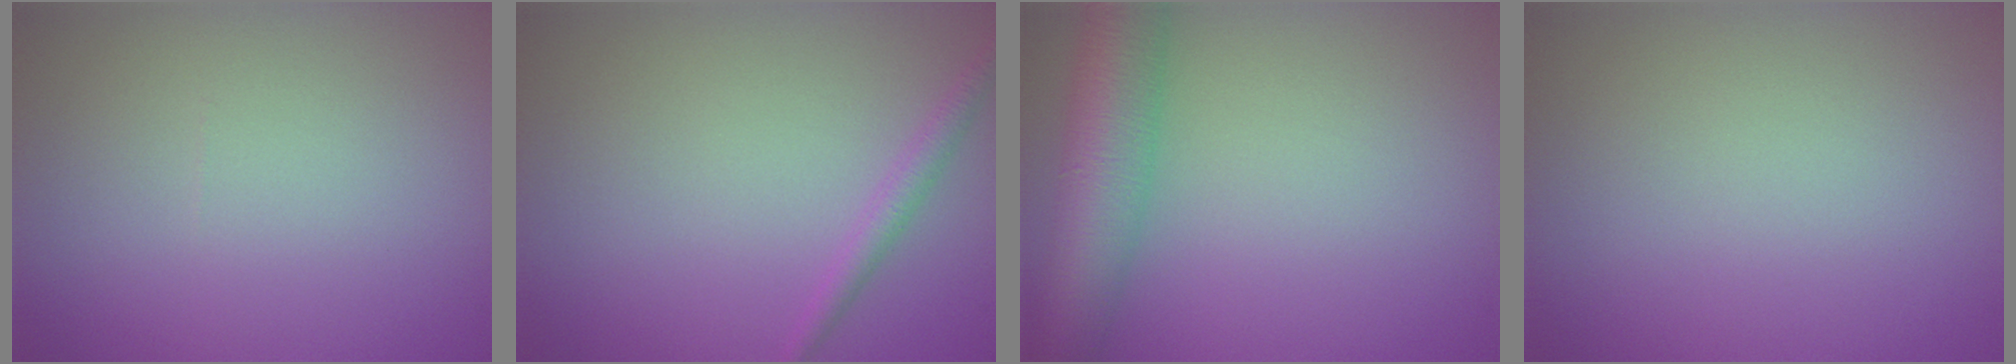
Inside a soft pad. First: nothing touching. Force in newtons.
{"total": 1.4, "press": 1.4, "slide": 0.1}
{"total": 7.8, "press": 7.8, "slide": 0.4}
{"total": 0.0}